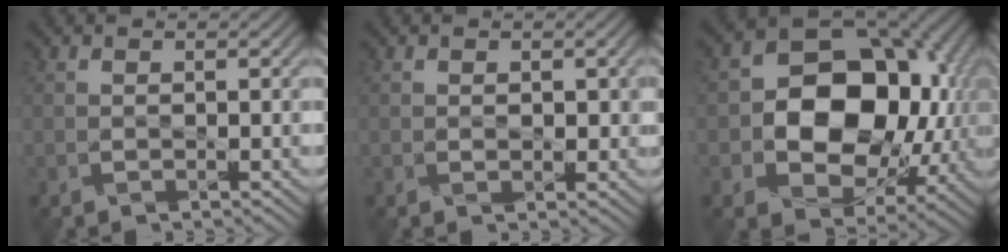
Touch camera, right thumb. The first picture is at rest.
{"total": 1.9, "force": [0.1, 1.2, 1.4], "torque": [-0.027, -0.005, 0.006]}
{"total": 15.4, "force": [-0.4, 11.3, 10.5], "torque": [-0.152, -0.011, -0.010]}